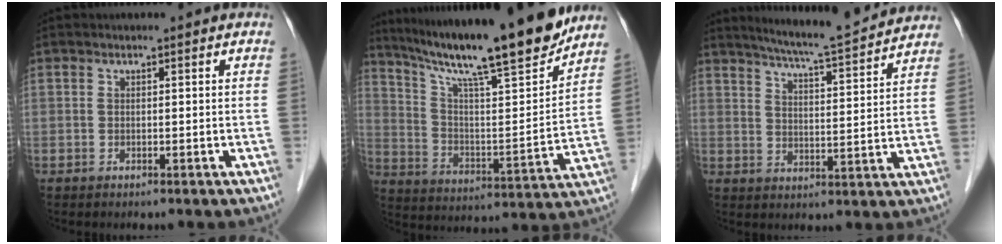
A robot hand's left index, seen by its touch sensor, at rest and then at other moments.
{"total": 21.1, "force": [17.5, 0.5, 11.8], "torque": [-0.194, -0.015, 0.278]}
{"total": 13.1, "force": [12.1, 0.0, 4.9], "torque": [-0.083, 0.001, 0.167]}